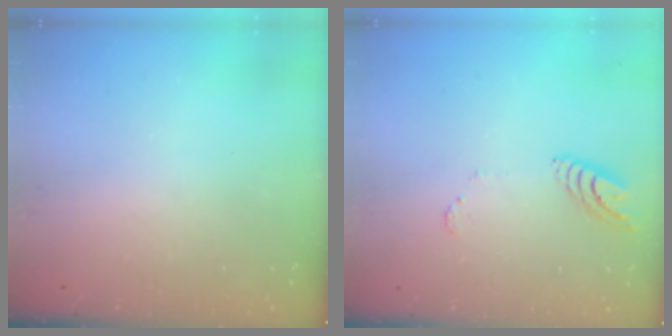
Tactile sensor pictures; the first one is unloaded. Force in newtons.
{"total": 8.7, "press": 8.7, "slide": 0.9}